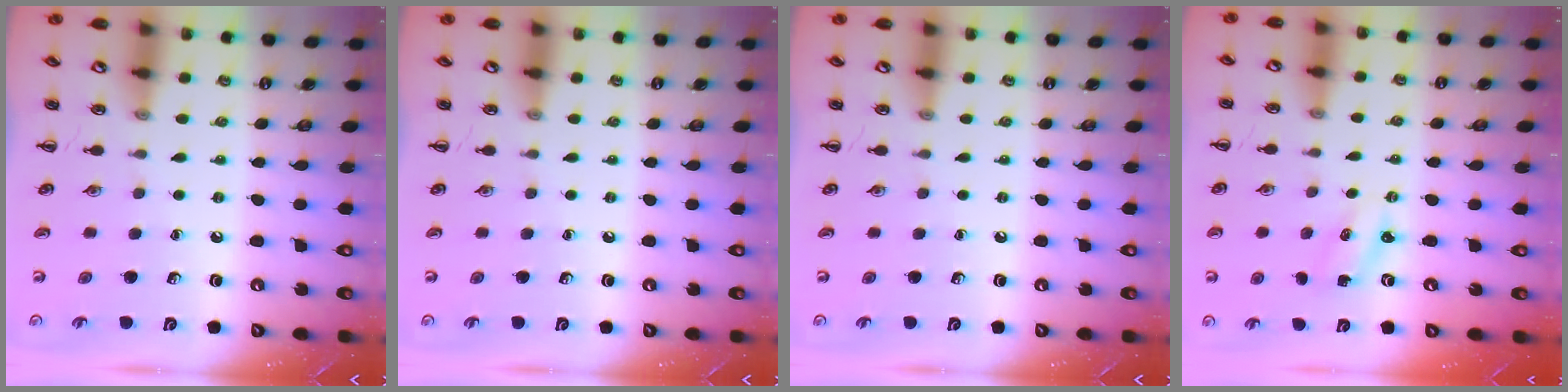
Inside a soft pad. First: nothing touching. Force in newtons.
{"total": 0.0}
{"total": 0.0}
{"total": 1.4, "press": 1.3, "slide": 0.3}